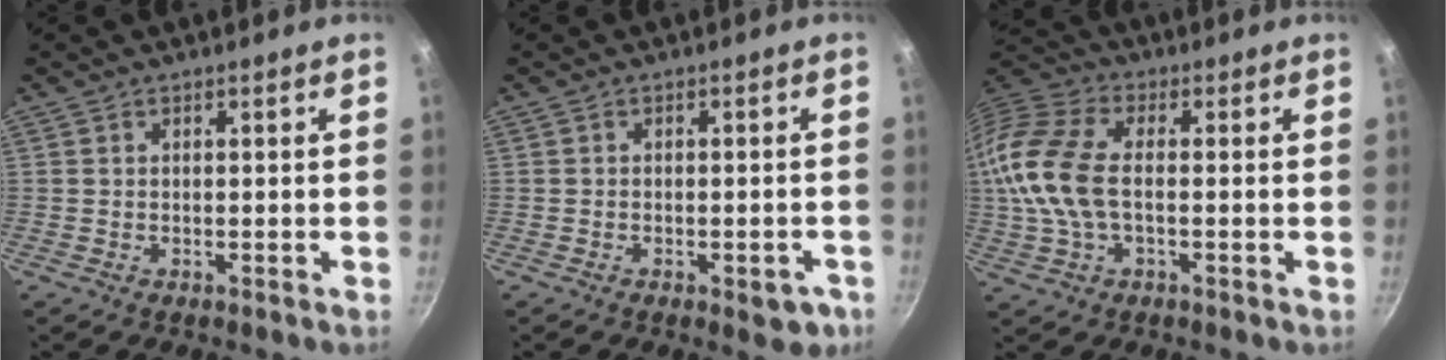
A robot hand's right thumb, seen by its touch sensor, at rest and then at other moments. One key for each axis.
{"total": 4.6, "fx": -2.1, "fy": 2.3, "fz": 3.4, "tx": -0.024, "ty": 0.013, "tz": -0.019}
{"total": 15.1, "fx": -0.1, "fy": 8.5, "fz": 12.5, "tx": -0.258, "ty": 0.027, "tz": -0.018}